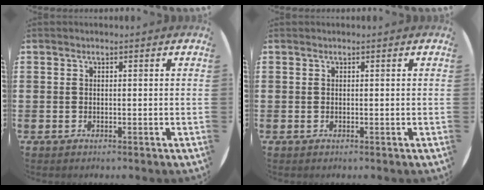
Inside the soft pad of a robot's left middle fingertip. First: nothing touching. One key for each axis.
{"total": 0.0}